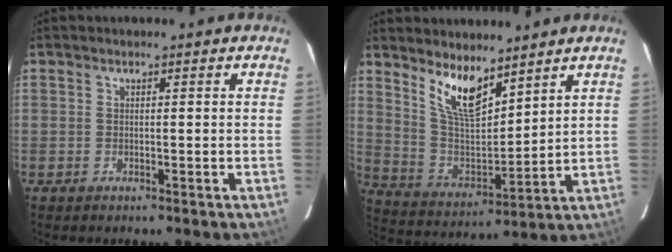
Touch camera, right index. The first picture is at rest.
{"total": 11.0, "force": [7.7, 3.6, 6.9], "torque": [-0.131, -0.006, 0.158]}